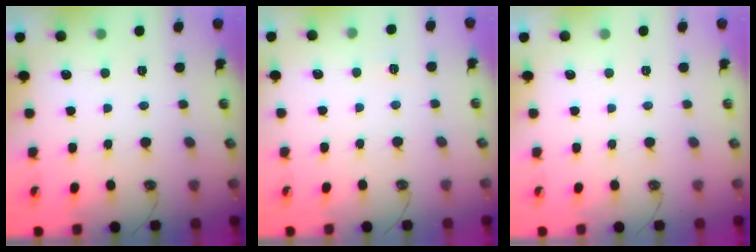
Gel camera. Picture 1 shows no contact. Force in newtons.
{"total": 4.3, "press": 4.3, "slide": 0.5}
{"total": 0.0}